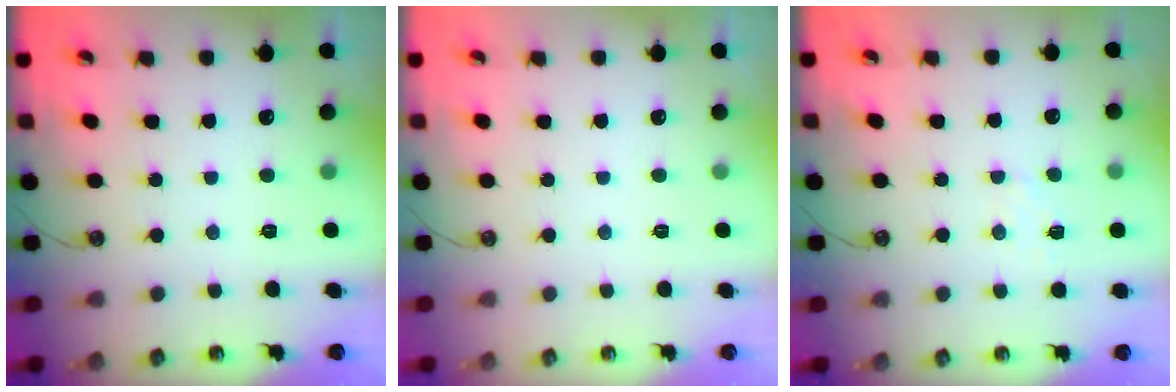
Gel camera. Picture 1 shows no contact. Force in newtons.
{"total": 0.0}
{"total": 5.0, "press": 4.9, "slide": 0.6}